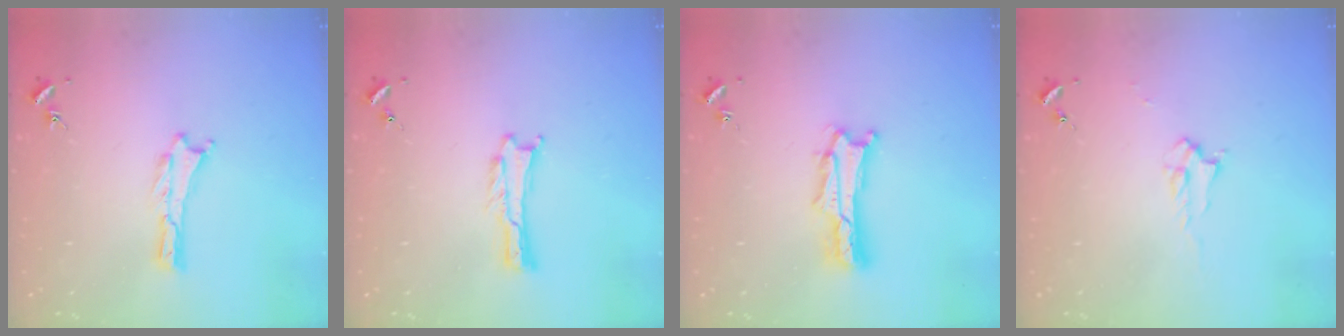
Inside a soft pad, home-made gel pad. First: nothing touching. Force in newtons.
{"total": 0.0}
{"total": 2.1, "press": 2.1, "slide": 0.3}
{"total": 2.2, "press": 2.2, "slide": 0.4}